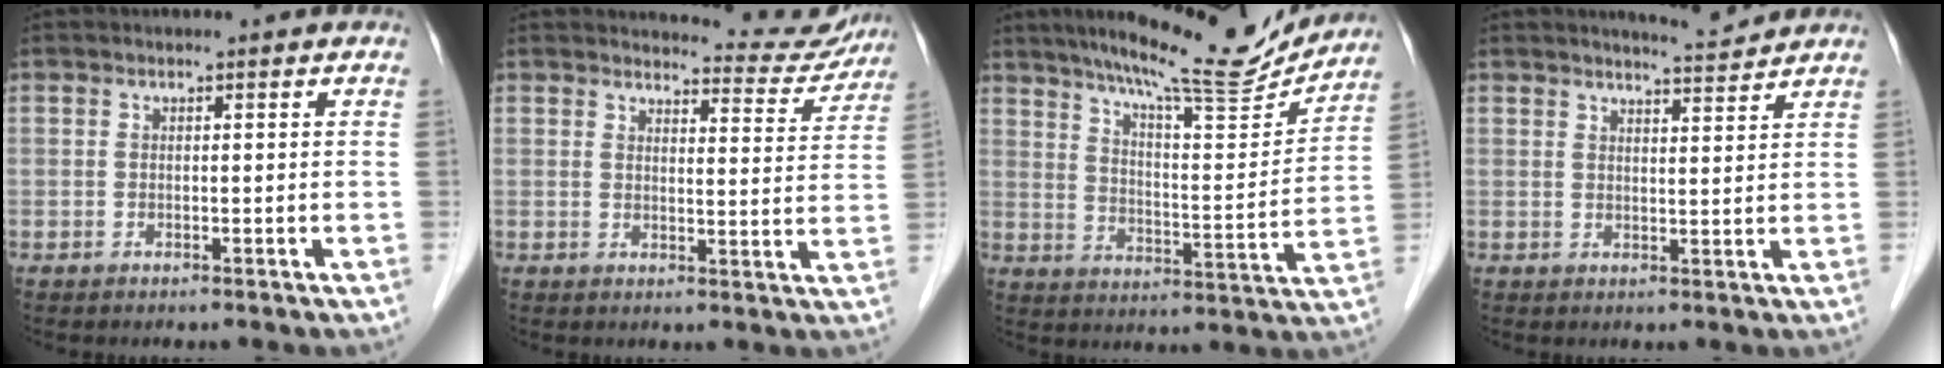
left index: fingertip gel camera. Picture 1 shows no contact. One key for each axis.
{"total": 8.6, "fx": 8.5, "fy": 1.3, "fz": 0.1, "tx": 0.011, "ty": -0.031, "tz": 0.089}
{"total": 18.1, "fx": 16.2, "fy": 1.5, "fz": 8.1, "tx": -0.131, "ty": -0.021, "tz": 0.233}
{"total": 4.0, "fx": 3.9, "fy": -0.2, "fz": 0.6, "tx": -0.016, "ty": -0.009, "tz": 0.057}